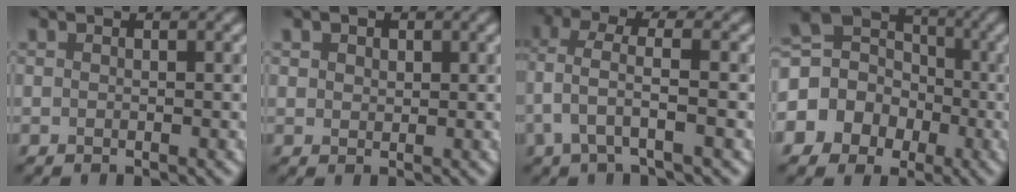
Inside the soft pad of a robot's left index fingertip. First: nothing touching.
{"total": 1.4, "force": [0.8, 0.9, 0.5], "torque": [-0.006, 0.006, 0.012]}
{"total": 3.0, "force": [-0.1, 0.8, 2.9], "torque": [-0.067, 0.012, -0.004]}
{"total": 8.1, "force": [-1.6, 7.4, 2.9], "torque": [-0.065, 0.018, -0.052]}